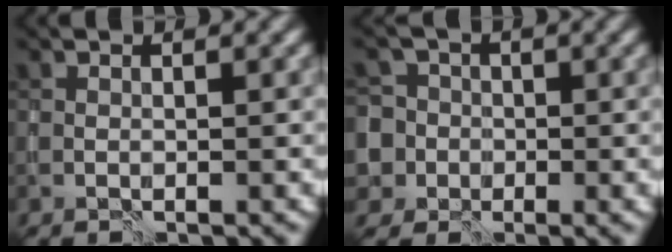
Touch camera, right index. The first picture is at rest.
{"total": 8.1, "force": [0.8, 7.6, 2.5], "torque": [-0.060, 0.034, -0.022]}